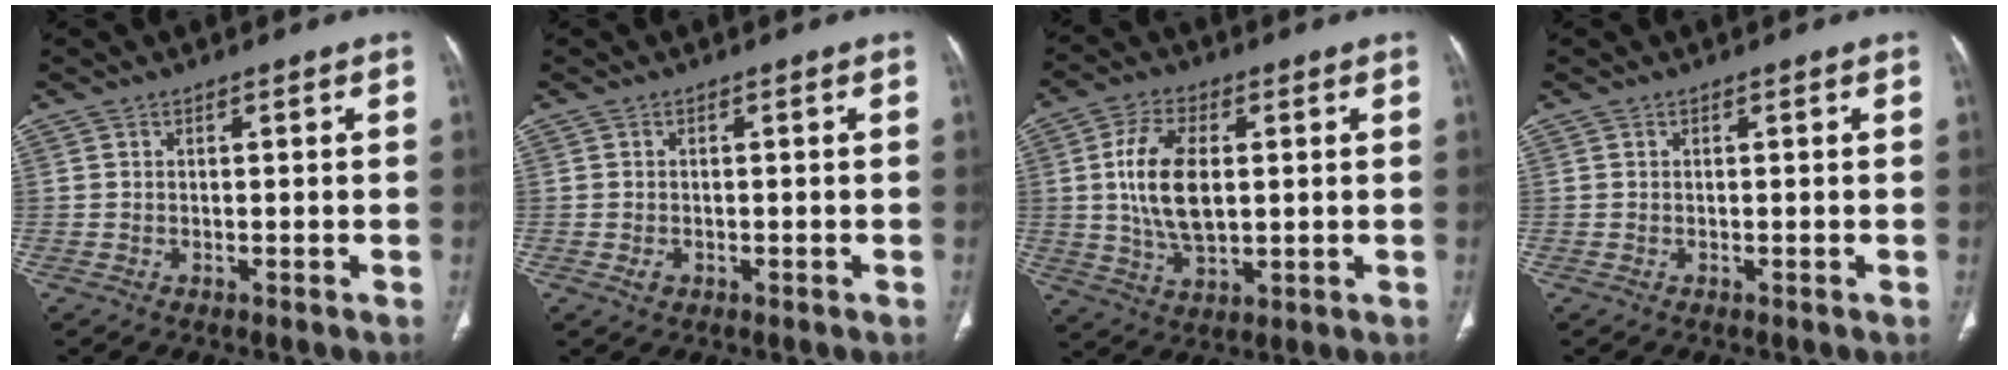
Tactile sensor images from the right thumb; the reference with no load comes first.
{"total": 1.4, "force": [-0.5, 1.1, 0.8], "torque": [-0.010, 0.003, -0.006]}
{"total": 12.3, "force": [1.4, 6.6, 10.3], "torque": [-0.191, -0.005, 0.029]}
{"total": 0.0}